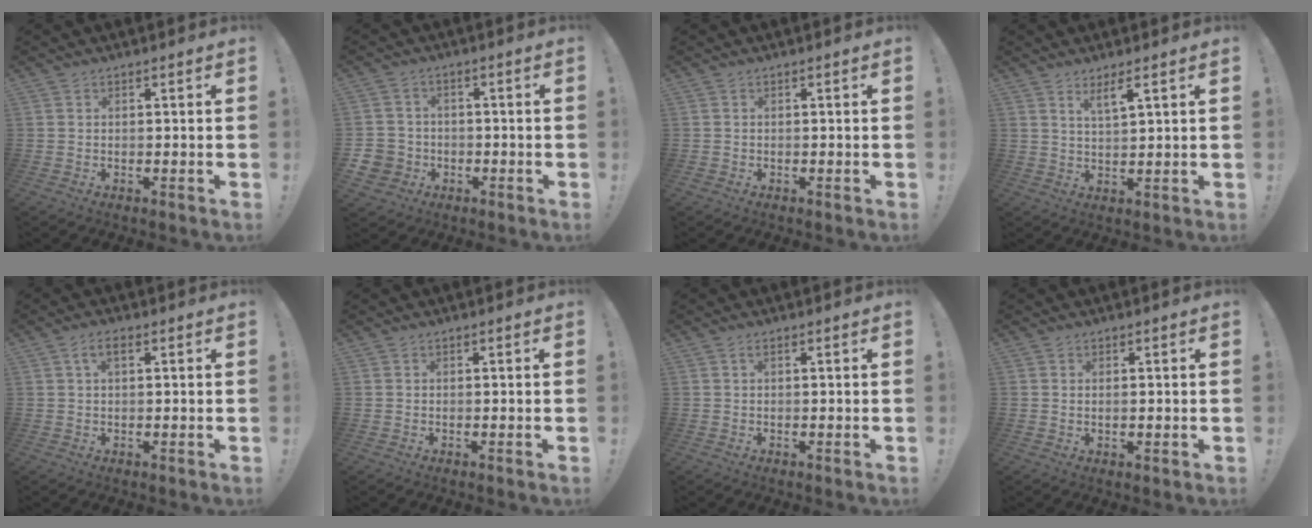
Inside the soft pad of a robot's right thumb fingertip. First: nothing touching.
{"total": 5.8, "force": [-1.7, 5.3, 1.5], "torque": [-0.038, 0.017, -0.030]}
{"total": 0.7, "force": [-0.4, 0.5, 0.1], "torque": [-0.004, 0.003, -0.007]}
{"total": 4.6, "force": [2.8, 0.6, 3.6], "torque": [-0.058, -0.012, 0.044]}
{"total": 3.4, "force": [1.1, 1.6, 2.8], "torque": [-0.053, 0.006, 0.018]}
{"total": 0.0}
{"total": 0.8, "force": [0.1, 0.3, 0.7], "torque": [-0.011, 0.002, 0.001]}
{"total": 0.9, "force": [0.4, 0.2, 0.8], "torque": [-0.012, -0.001, 0.007]}